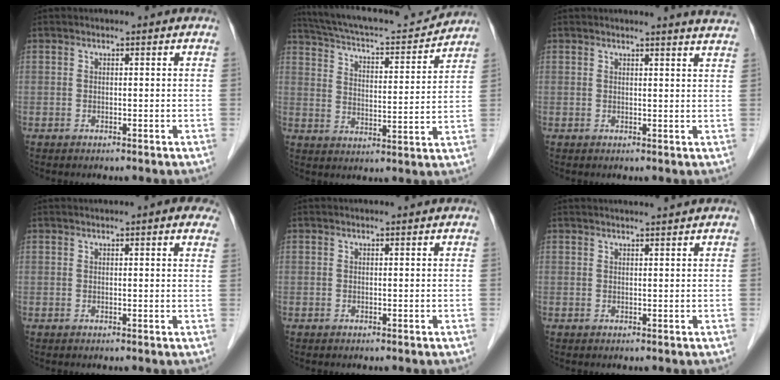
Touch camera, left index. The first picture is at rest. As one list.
[{"total": 17.1, "force": [16.2, 1.6, 5.3], "torque": [-0.094, 0.002, 0.240]}, {"total": 6.2, "force": [5.9, -0.6, 1.6], "torque": [-0.018, -0.017, 0.044]}, {"total": 4.5, "force": [3.4, 0.5, 2.9], "torque": [-0.031, 0.017, 0.034]}, {"total": 1.0, "force": [0.9, -0.1, 0.4], "torque": [-0.006, 0.008, 0.016]}, {"total": 3.7, "force": [3.4, -0.7, 1.3], "torque": [-0.014, 0.014, 0.044]}]